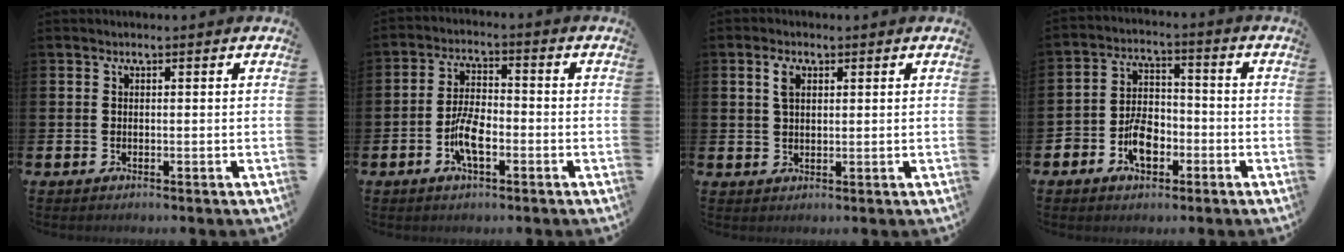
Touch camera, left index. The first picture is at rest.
{"total": 5.4, "force": [-1.8, 2.1, 4.6], "torque": [-0.100, 0.002, -0.038]}
{"total": 2.8, "force": [1.6, 1.5, 1.7], "torque": [-0.019, -0.002, 0.024]}
{"total": 5.9, "force": [-2.6, 3.8, 3.7], "torque": [-0.073, 0.013, -0.049]}